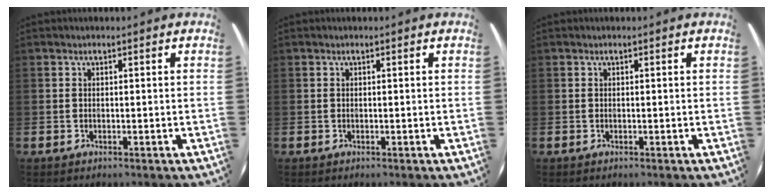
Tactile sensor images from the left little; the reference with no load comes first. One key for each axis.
{"total": 0.0}
{"total": 0.0}